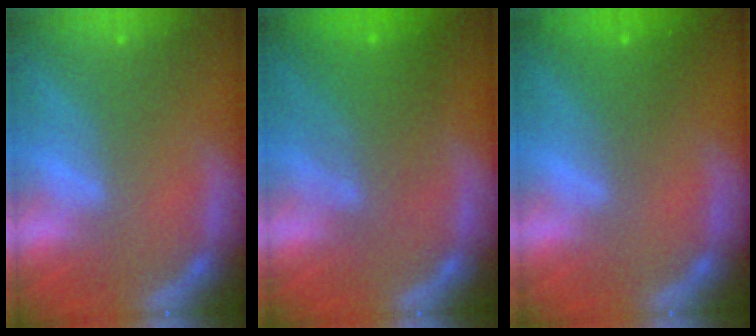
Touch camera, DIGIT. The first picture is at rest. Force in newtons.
{"total": 5.6}
{"total": 2.0}